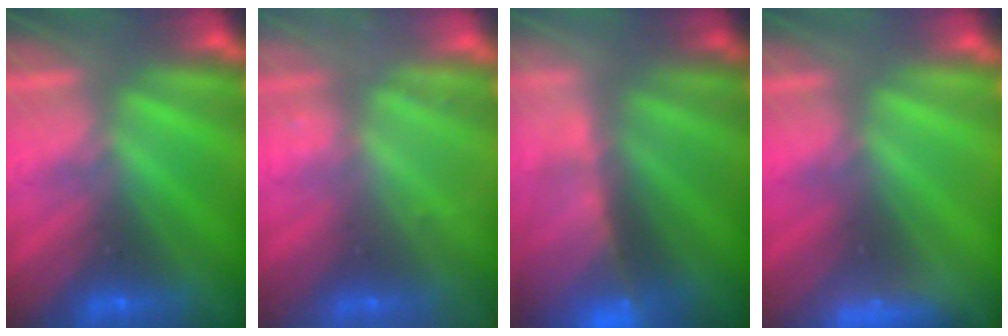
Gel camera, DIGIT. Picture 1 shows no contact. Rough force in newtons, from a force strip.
{"total": 2.3}
{"total": 9.5}
{"total": 3.3}